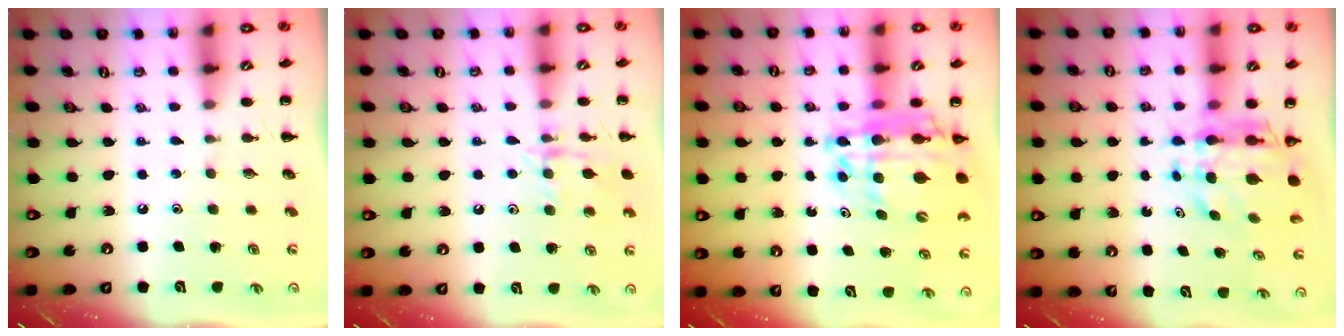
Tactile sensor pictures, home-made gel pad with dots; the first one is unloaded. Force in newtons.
{"total": 10.7, "press": 10.6, "slide": 0.7}
{"total": 16.9, "press": 16.3, "slide": 4.5}
{"total": 7.2, "press": 6.7, "slide": 2.7}